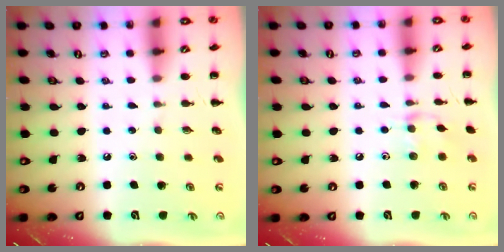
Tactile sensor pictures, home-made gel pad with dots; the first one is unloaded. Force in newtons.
{"total": 6.7, "press": 6.6, "slide": 1.5}